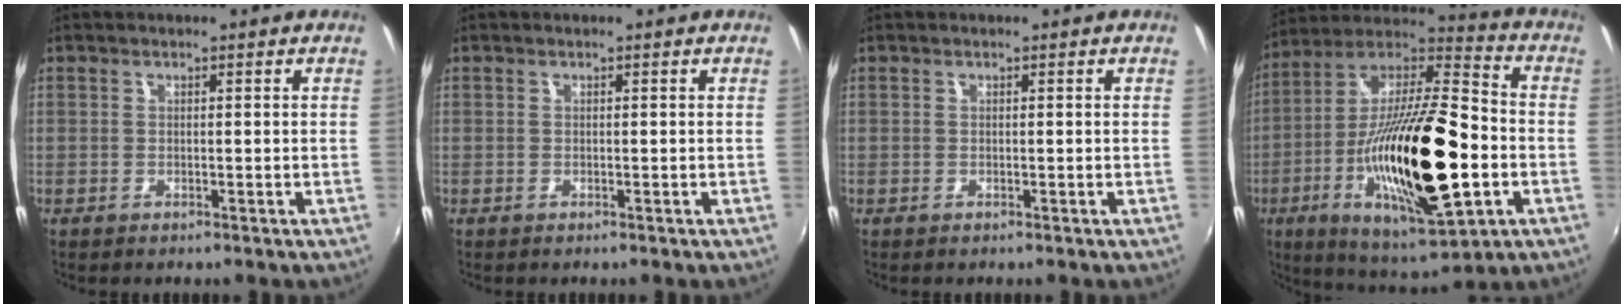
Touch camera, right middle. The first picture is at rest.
{"total": 0.0}
{"total": 0.0}
{"total": 27.4, "force": [-6.8, 8.0, 25.3], "torque": [-0.464, -0.033, -0.113]}